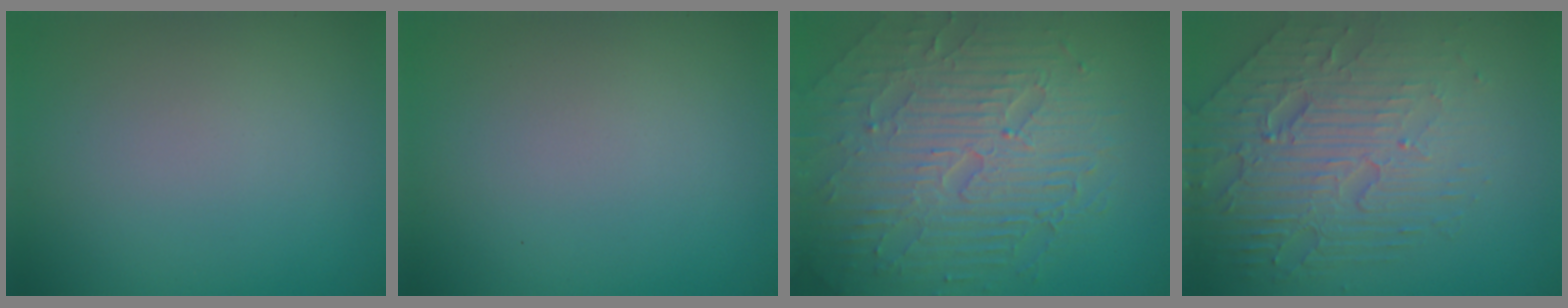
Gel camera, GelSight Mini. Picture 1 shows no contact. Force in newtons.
{"total": 0.0}
{"total": 9.6, "press": 6.4, "slide": 7.1}
{"total": 7.1, "press": 5.1, "slide": 5.0}